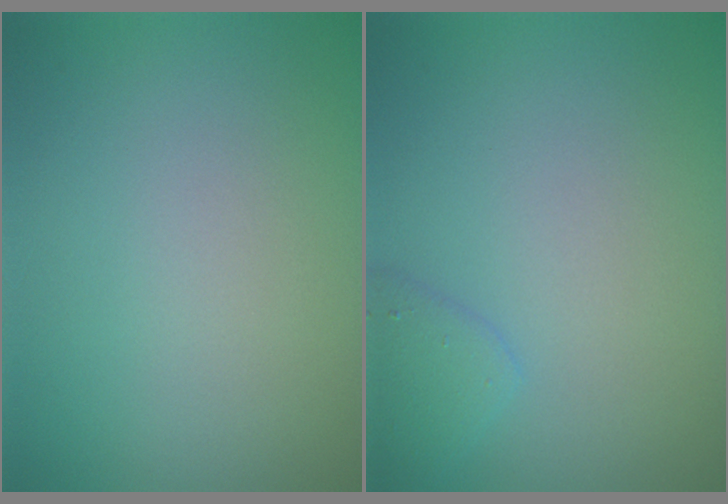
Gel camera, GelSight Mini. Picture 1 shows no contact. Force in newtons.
{"total": 1.9, "press": 1.9, "slide": 0.1}